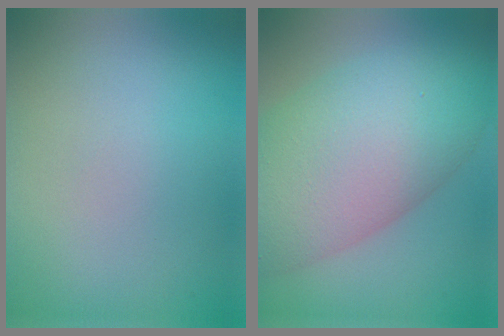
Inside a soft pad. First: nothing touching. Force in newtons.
{"total": 11.3, "press": 11.3, "slide": 0.4}